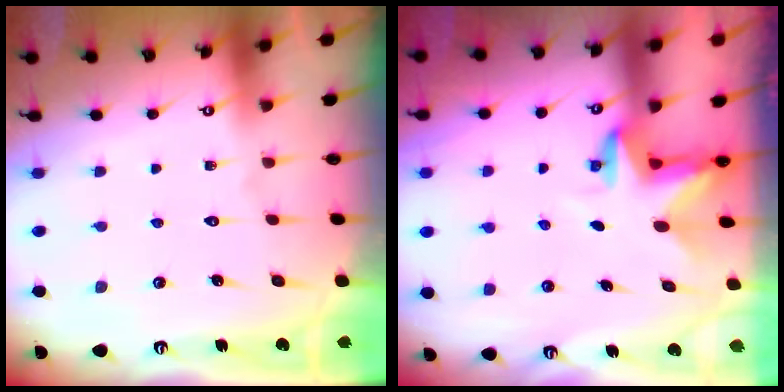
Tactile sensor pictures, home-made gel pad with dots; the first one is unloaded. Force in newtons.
{"total": 3.4, "press": 3.4, "slide": 0.1}